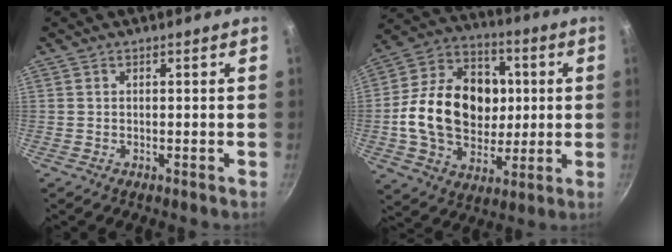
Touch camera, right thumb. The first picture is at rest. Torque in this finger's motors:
{"motor_torque": [1.54, 3.04, 1.34, -0.64, 0.45]}